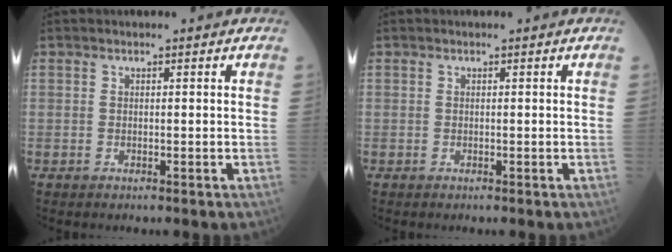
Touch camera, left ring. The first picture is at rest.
{"total": 0.0}